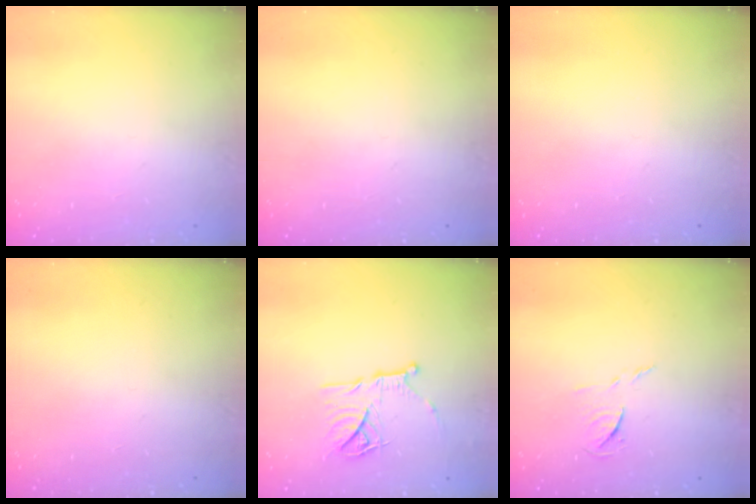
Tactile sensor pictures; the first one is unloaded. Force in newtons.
{"total": 0.0}
{"total": 0.0}
{"total": 0.0}
{"total": 14.9, "press": 14.8, "slide": 1.4}
{"total": 7.3, "press": 7.3, "slide": 0.5}